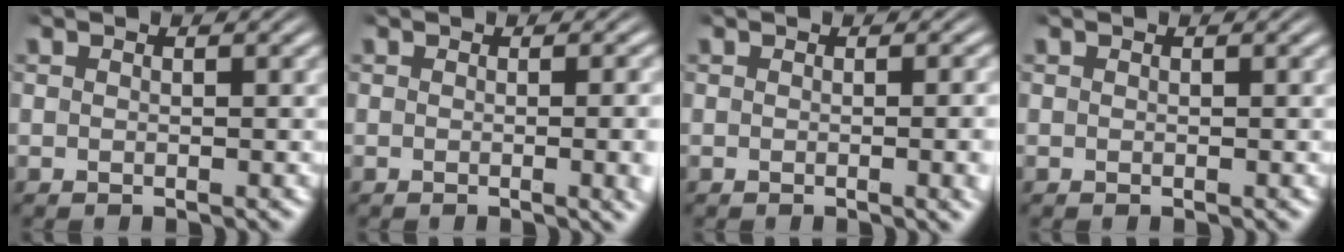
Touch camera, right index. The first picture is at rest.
{"total": 3.0, "force": [-0.1, 0.8, 2.9], "torque": [-0.023, 0.012, -0.010]}
{"total": 2.2, "force": [-0.1, 0.4, 2.2], "torque": [-0.018, 0.010, -0.008]}
{"total": 0.0}